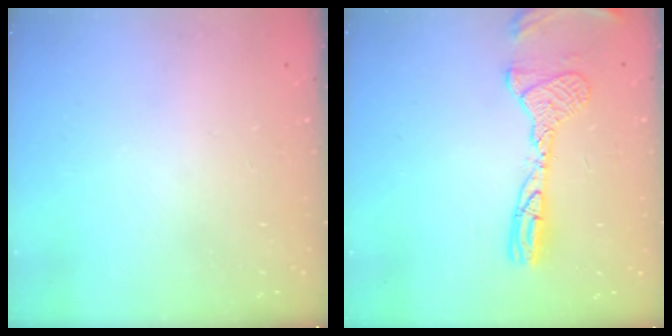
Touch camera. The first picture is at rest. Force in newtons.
{"total": 13.3, "press": 13.0, "slide": 2.6}